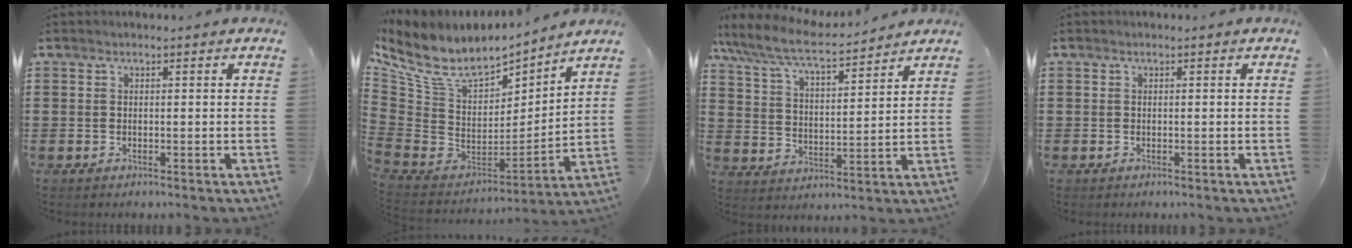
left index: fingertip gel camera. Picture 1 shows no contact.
{"total": 9.3, "force": [6.1, 4.5, 5.3], "torque": [-0.130, -0.040, 0.113]}
{"total": 7.0, "force": [6.2, 0.8, 3.2], "torque": [-0.087, -0.031, 0.104]}
{"total": 0.0}